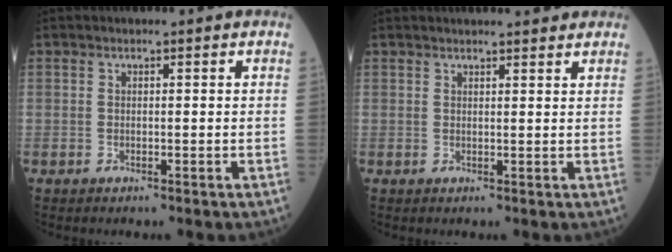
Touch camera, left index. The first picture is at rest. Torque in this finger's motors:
{"motor_torque": [0.44, -0.48, 0.12, 0.05]}